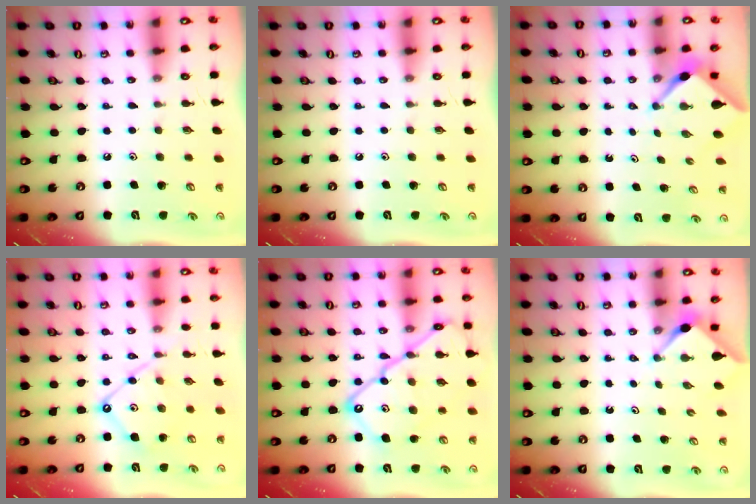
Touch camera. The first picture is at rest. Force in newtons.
{"total": 0.0}
{"total": 2.4, "press": 2.4, "slide": 0.2}
{"total": 10.5, "press": 10.5, "slide": 1.0}
{"total": 19.1, "press": 19.0, "slide": 1.8}
{"total": 2.9, "press": 2.9, "slide": 0.3}